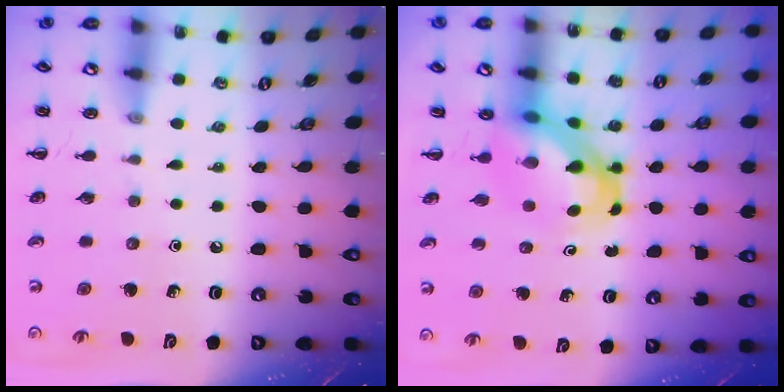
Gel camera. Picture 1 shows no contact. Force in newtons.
{"total": 5.1, "press": 5.0, "slide": 1.2}